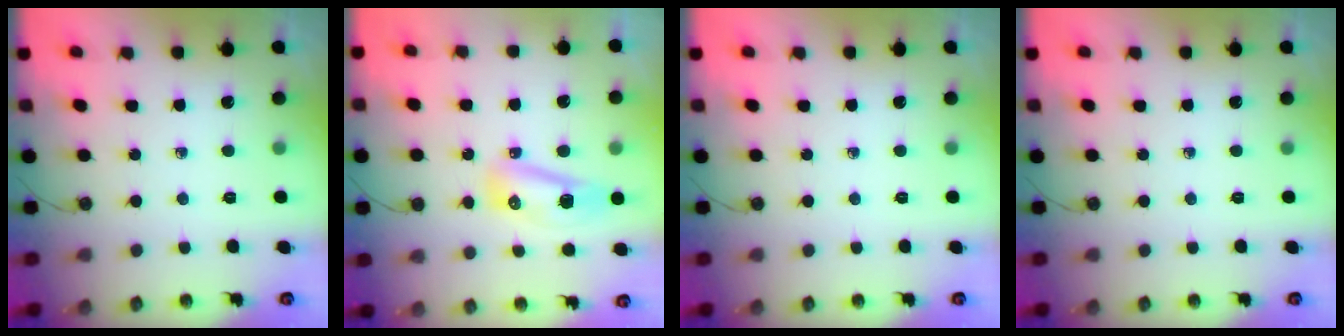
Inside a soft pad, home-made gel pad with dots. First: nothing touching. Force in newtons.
{"total": 8.8, "press": 8.5, "slide": 1.9}
{"total": 0.0}
{"total": 0.0}